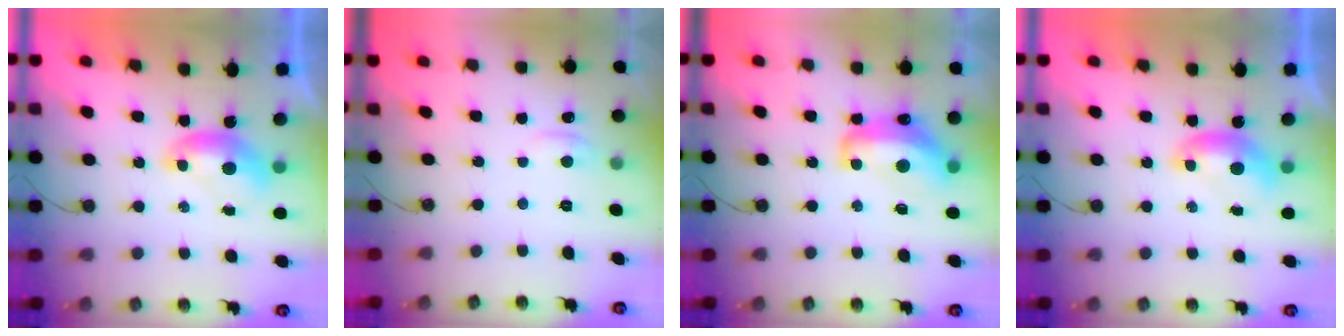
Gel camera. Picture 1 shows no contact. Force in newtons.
{"total": 1.5, "press": 1.4, "slide": 0.5}
{"total": 8.4, "press": 8.2, "slide": 1.7}
{"total": 0.0}